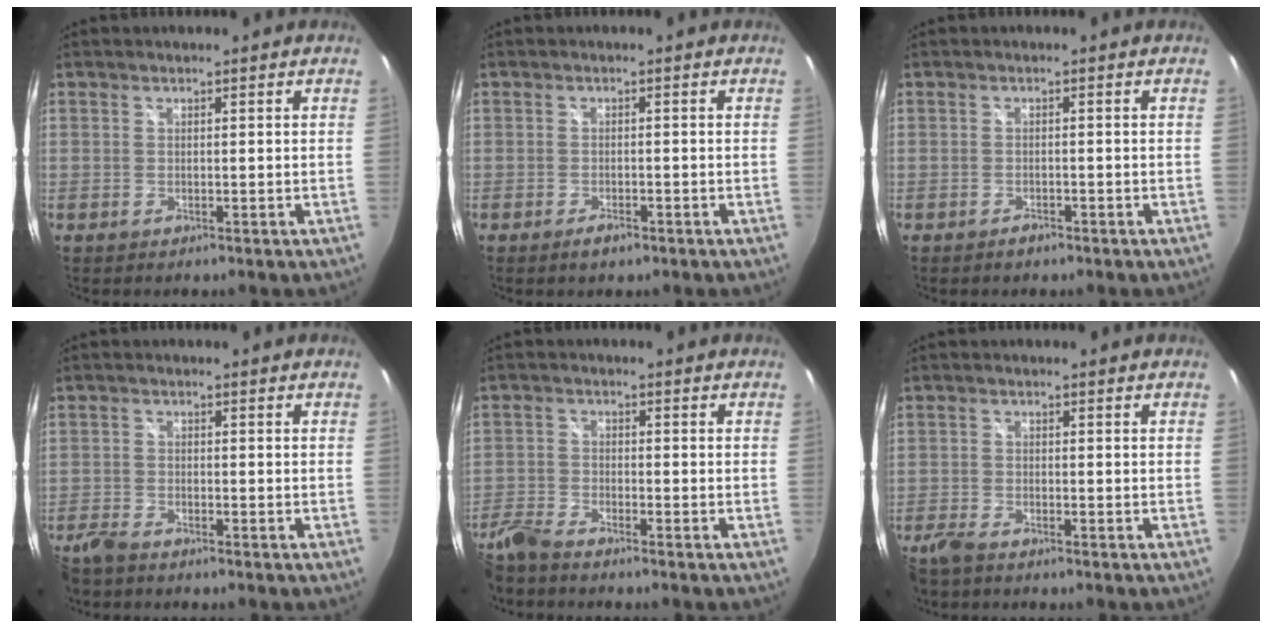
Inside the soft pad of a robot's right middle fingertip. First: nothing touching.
{"total": 2.3, "force": [-1.6, 0.9, 1.3], "torque": [-0.027, -0.006, -0.029]}
{"total": 1.5, "force": [-1.2, 0.7, 0.5], "torque": [-0.010, -0.003, -0.021]}
{"total": 5.0, "force": [-4.4, 1.3, 1.9], "torque": [-0.057, -0.018, -0.088]}
{"total": 7.9, "force": [-7.1, 1.5, 3.3], "torque": [-0.089, -0.018, -0.145]}
{"total": 4.0, "force": [-3.5, 1.0, 1.7], "torque": [-0.052, -0.013, -0.069]}